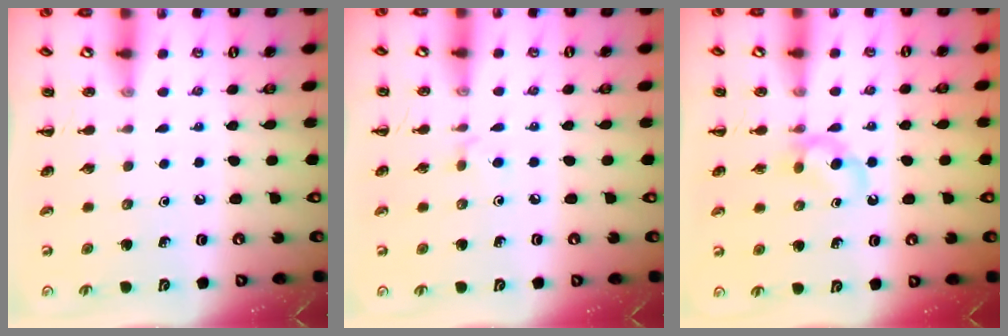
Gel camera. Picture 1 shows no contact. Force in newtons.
{"total": 3.6, "press": 3.4, "slide": 1.3}
{"total": 4.0, "press": 3.6, "slide": 1.7}